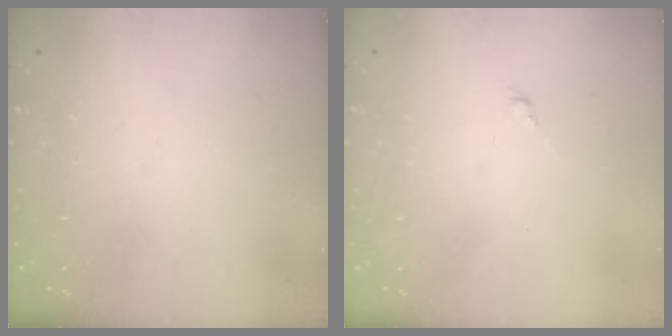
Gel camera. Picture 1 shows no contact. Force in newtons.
{"total": 0.5, "press": 0.4, "slide": 0.4}